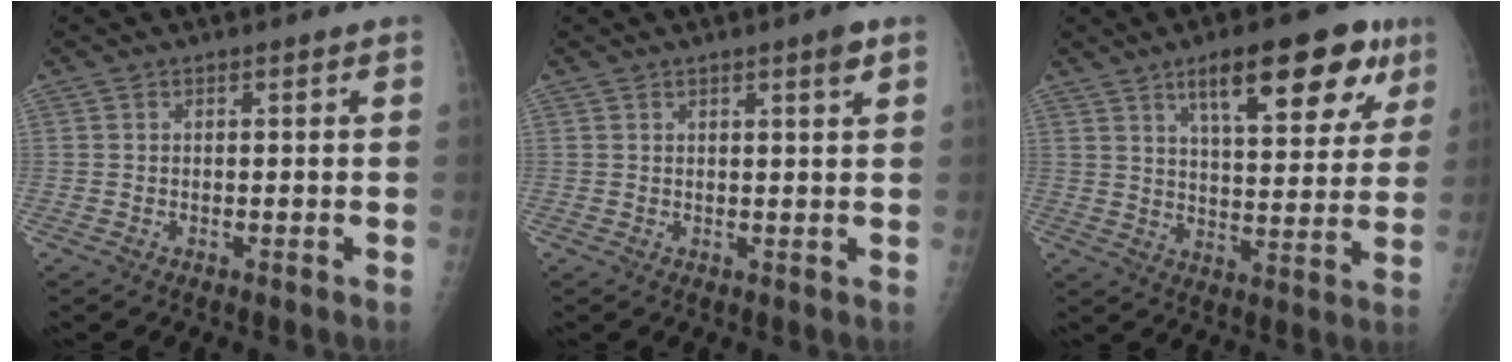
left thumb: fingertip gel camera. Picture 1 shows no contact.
{"total": 2.7, "force": [1.5, 0.2, 2.2], "torque": [-0.032, -0.008, 0.021]}
{"total": 17.7, "force": [9.6, 6.3, 13.5], "torque": [-0.152, -0.027, 0.141]}